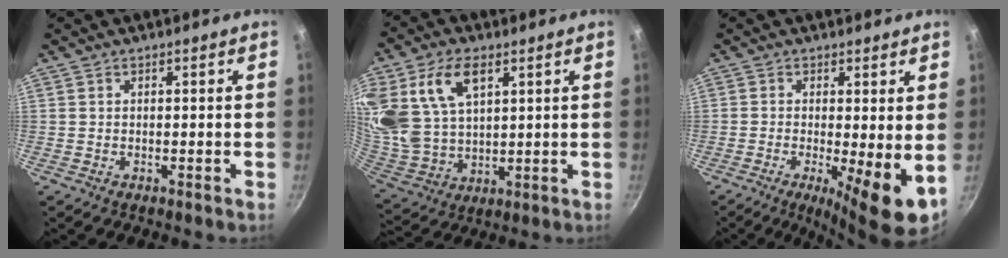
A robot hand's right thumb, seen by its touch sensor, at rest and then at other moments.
{"total": 20.0, "force": [8.1, 12.4, 13.5], "torque": [-0.278, -0.012, 0.169]}
{"total": 8.7, "force": [-1.2, 2.0, 8.4], "torque": [-0.128, -0.009, -0.016]}